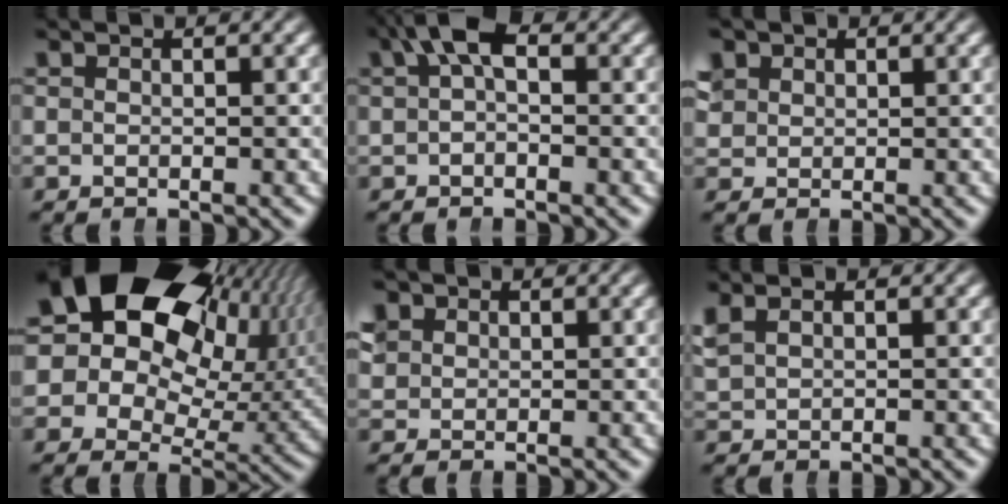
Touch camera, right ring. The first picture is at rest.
{"total": 4.7, "force": [1.6, 2.4, 3.7], "torque": [-0.062, 0.012, 0.021]}
{"total": 2.9, "force": [1.4, 2.3, 1.1], "torque": [-0.024, 0.004, 0.029]}
{"total": 24.4, "force": [4.0, 18.1, 15.8], "torque": [-0.292, -0.006, 0.050]}
{"total": 3.2, "force": [1.3, 2.6, 1.2], "torque": [-0.029, 0.002, 0.028]}
{"total": 1.9, "force": [0.9, 1.3, 0.9], "torque": [-0.023, 0.007, 0.023]}